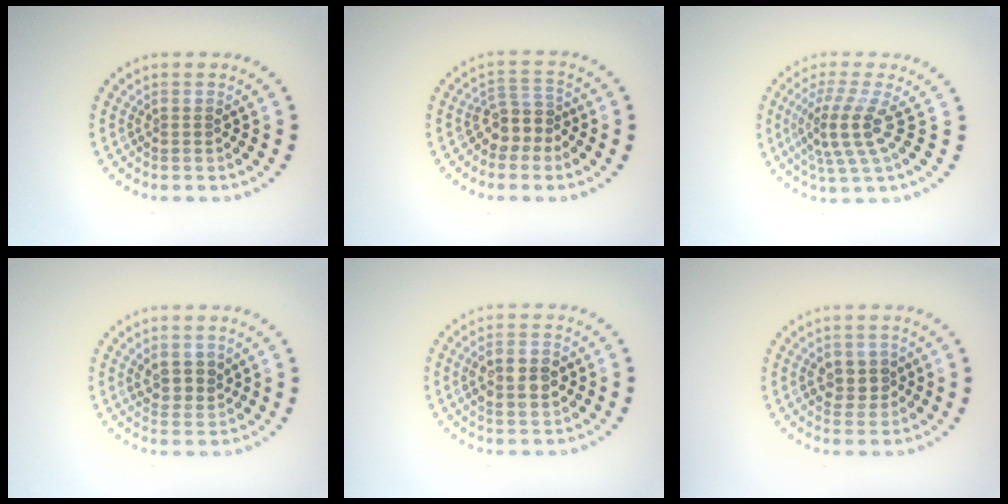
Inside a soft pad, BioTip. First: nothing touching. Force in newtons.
{"total": 2.8, "press": 2.3, "slide": 1.5}
{"total": 3.8, "press": 3.0, "slide": 2.3}
{"total": 2.5, "press": 2.3, "slide": 0.9}
{"total": 3.4, "press": 3.4, "slide": 0.5}
{"total": 2.4, "press": 2.4, "slide": 0.3}